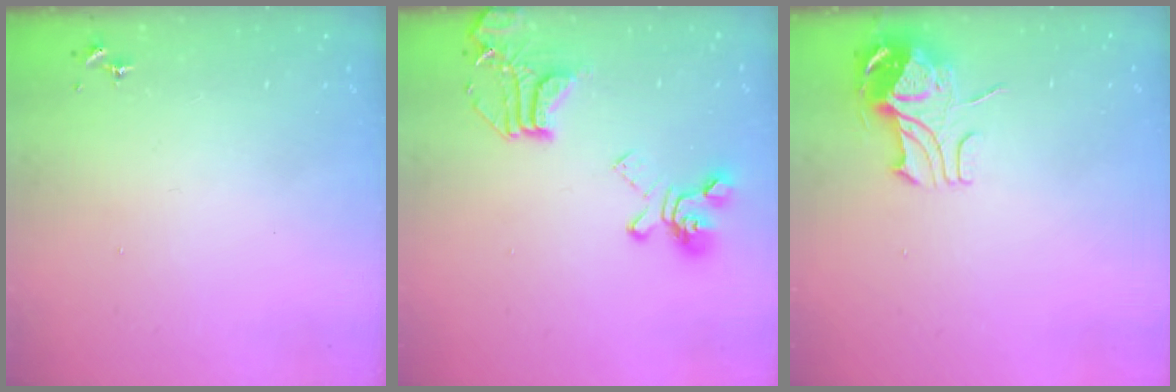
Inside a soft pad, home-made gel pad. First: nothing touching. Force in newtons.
{"total": 18.4, "press": 18.3, "slide": 1.9}
{"total": 9.8, "press": 9.7, "slide": 1.1}